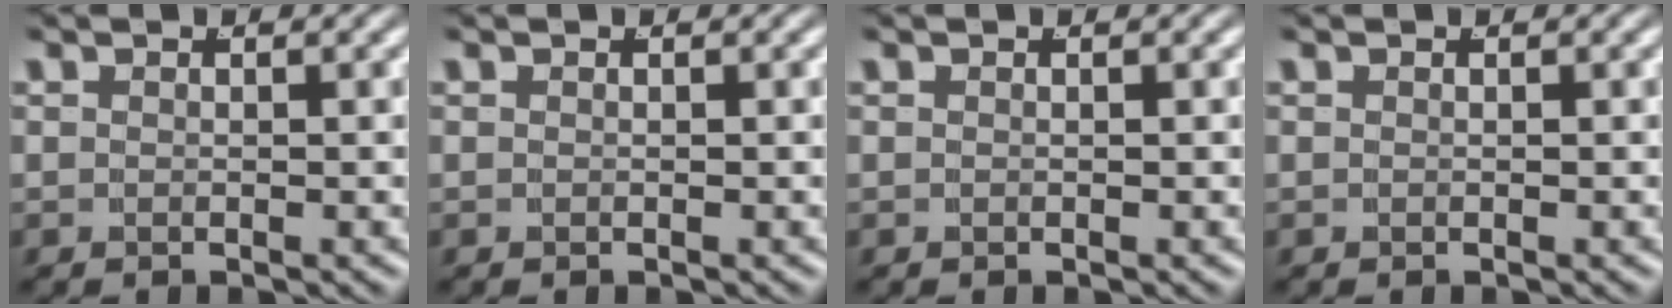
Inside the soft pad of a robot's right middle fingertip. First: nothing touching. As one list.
[{"total": 0.0}, {"total": 0.0}, {"total": 0.0}]